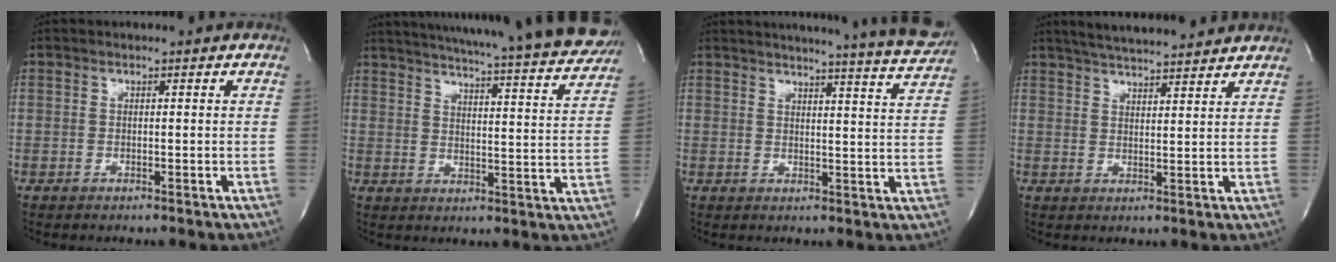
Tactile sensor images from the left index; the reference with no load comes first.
{"total": 27.6, "force": [25.2, 1.4, 11.2], "torque": [-0.177, -0.073, 0.305]}
{"total": 16.1, "force": [15.2, -0.7, 5.4], "torque": [-0.082, -0.065, 0.170]}
{"total": 12.1, "force": [11.0, 1.1, 5.0], "torque": [-0.086, 0.016, 0.155]}